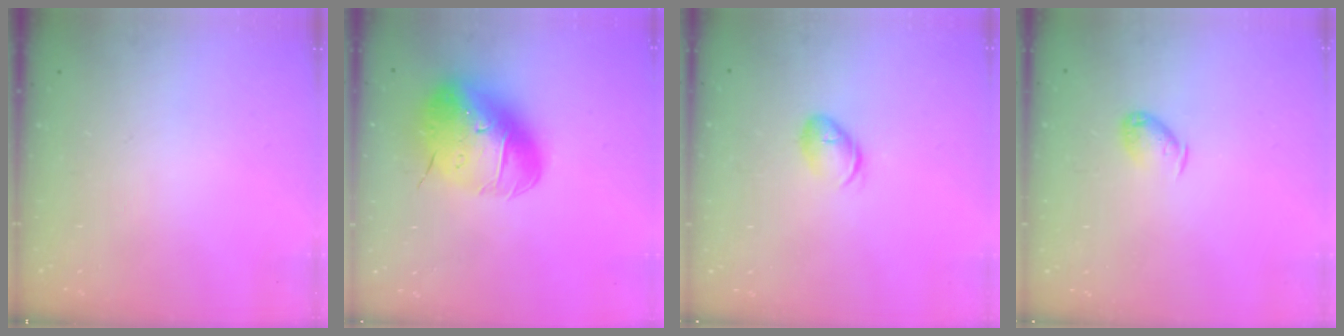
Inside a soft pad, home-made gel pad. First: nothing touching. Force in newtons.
{"total": 20.4, "press": 20.2, "slide": 3.2}
{"total": 7.4, "press": 7.4, "slide": 0.8}
{"total": 6.2, "press": 6.1, "slide": 1.3}